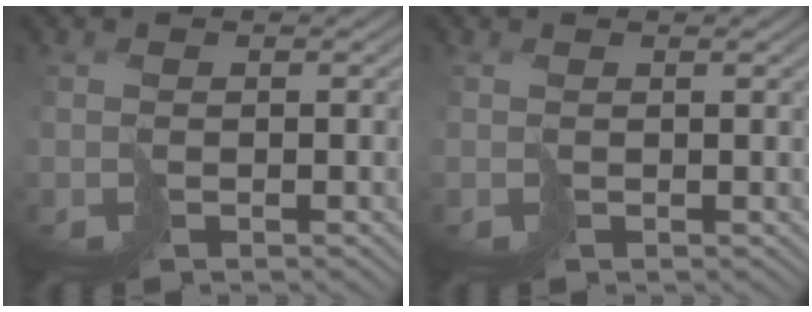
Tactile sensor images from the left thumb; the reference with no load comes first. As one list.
[{"total": 1.8, "force": [0.4, 0.4, 1.7], "torque": [-0.022, 0.004, 0.006]}]